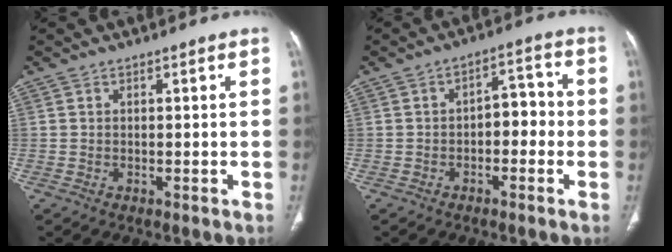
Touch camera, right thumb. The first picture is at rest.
{"total": 5.7, "force": [-1.3, 3.4, 4.3], "torque": [-0.038, 0.033, -0.027]}